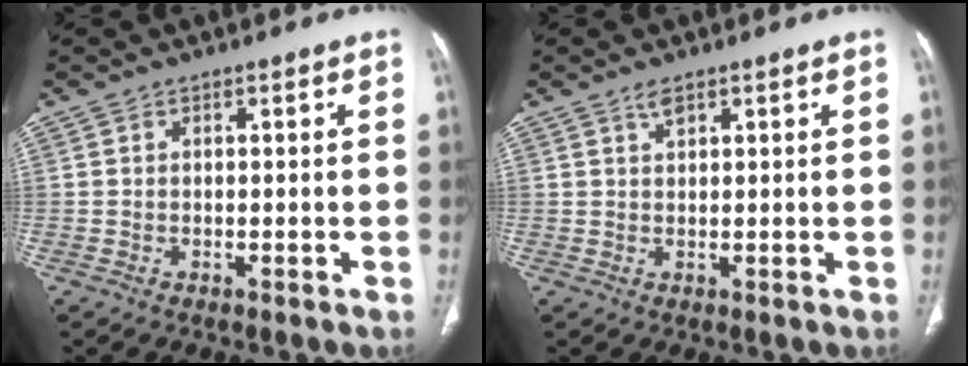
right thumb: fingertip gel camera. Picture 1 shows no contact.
{"total": 1.6, "force": [1.2, 0.6, 1.0], "torque": [-0.010, -0.002, 0.023]}